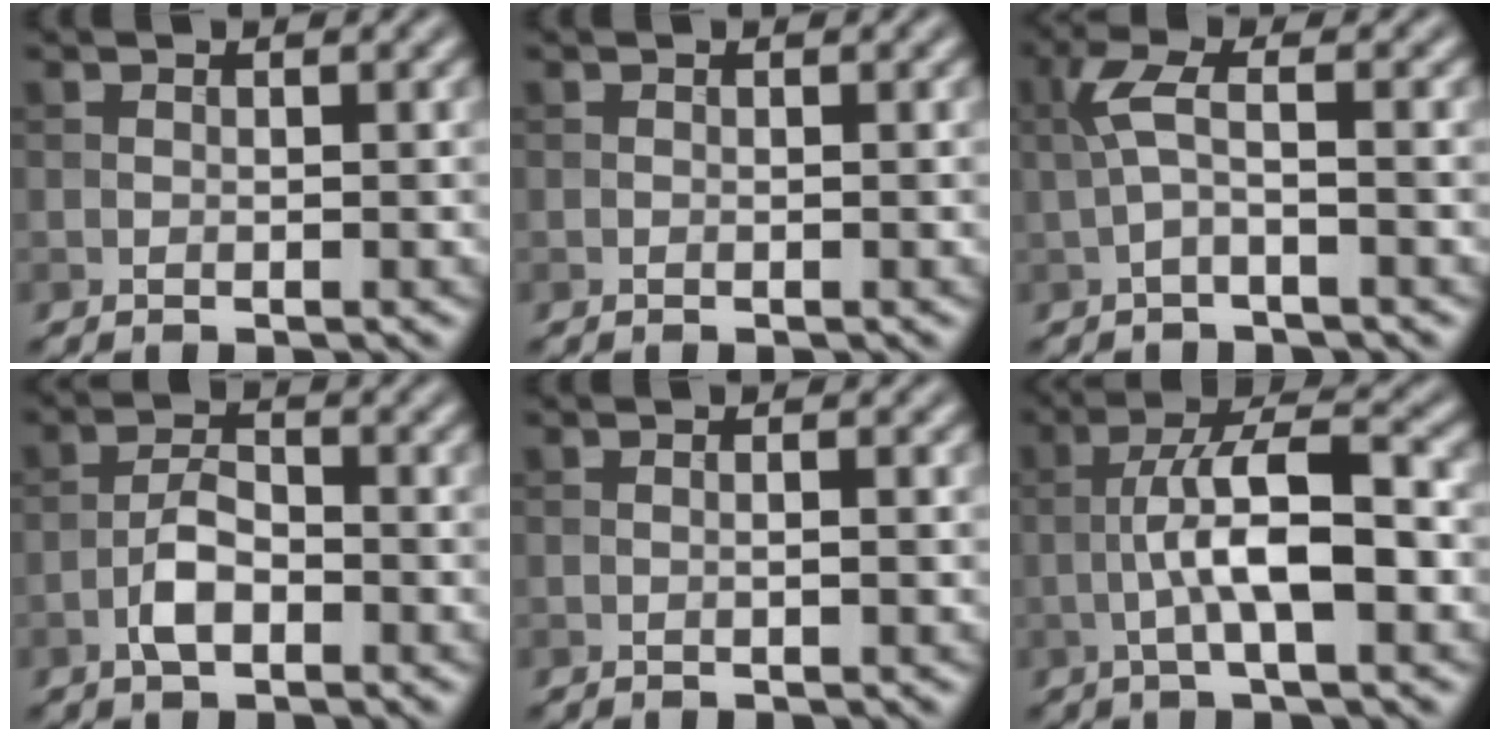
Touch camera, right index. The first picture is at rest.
{"total": 0.0}
{"total": 2.6, "force": [-0.1, 0.6, 2.5], "torque": [-0.059, 0.011, -0.009]}
{"total": 3.0, "force": [-1.3, 1.4, 2.3], "torque": [-0.042, 0.007, -0.031]}
{"total": 0.8, "force": [0.0, 0.1, 0.8], "torque": [-0.012, -0.005, 0.001]}
{"total": 7.1, "force": [-1.5, 2.0, 6.7], "torque": [-0.118, 0.015, -0.027]}